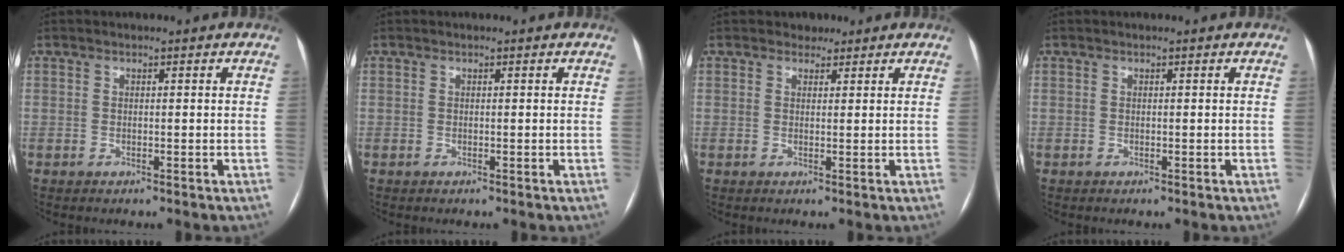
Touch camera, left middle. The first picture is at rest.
{"total": 0.0}
{"total": 1.6, "force": [1.2, 1.1, 0.0], "torque": [0.000, 0.001, 0.014]}
{"total": 0.0}